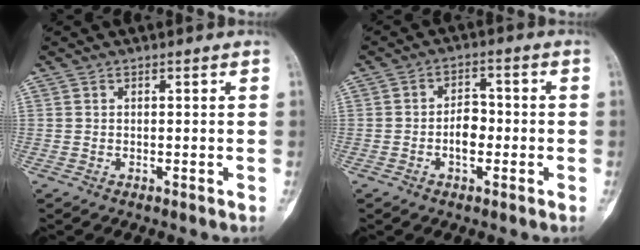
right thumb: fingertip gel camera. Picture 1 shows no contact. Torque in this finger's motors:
{"motor_torque": [0.21, 1.09, 0.38, -0.46, 0.17]}